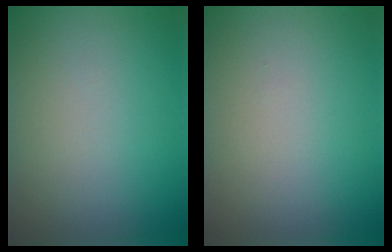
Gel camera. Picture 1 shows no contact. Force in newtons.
{"total": 0.0}